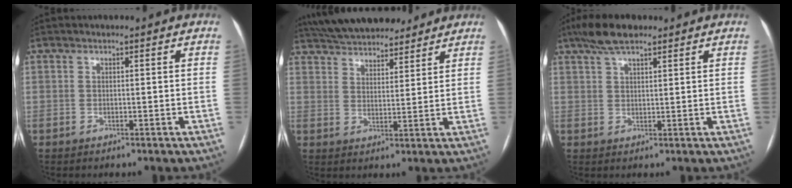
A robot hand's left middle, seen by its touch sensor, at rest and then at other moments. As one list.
[{"total": 16.0, "force": [14.1, 4.5, 5.9], "torque": [-0.108, 0.031, 0.219]}, {"total": 6.1, "force": [4.5, 1.8, 3.7], "torque": [-0.078, 0.020, 0.081]}]